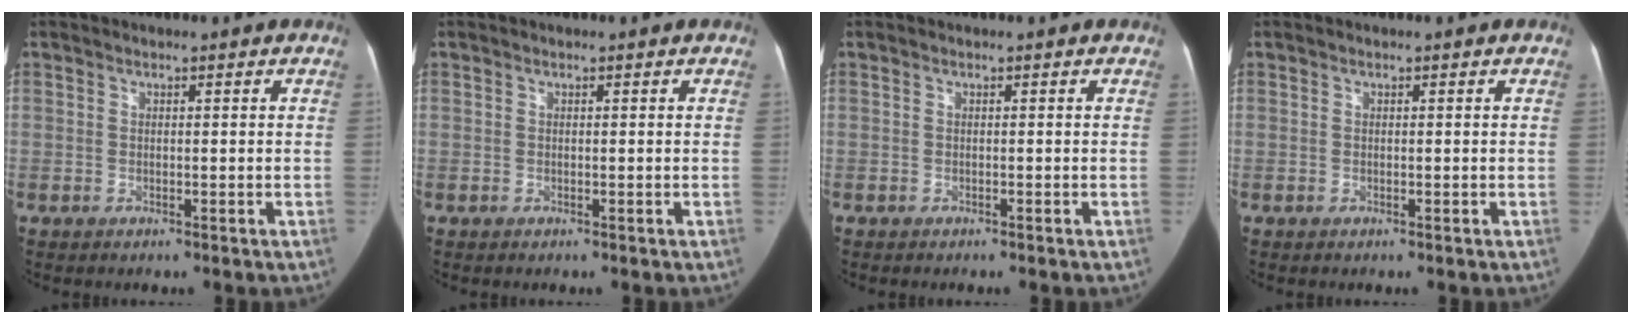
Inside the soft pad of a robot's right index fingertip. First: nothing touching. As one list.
[{"total": 0.0}, {"total": 0.0}, {"total": 0.0}]